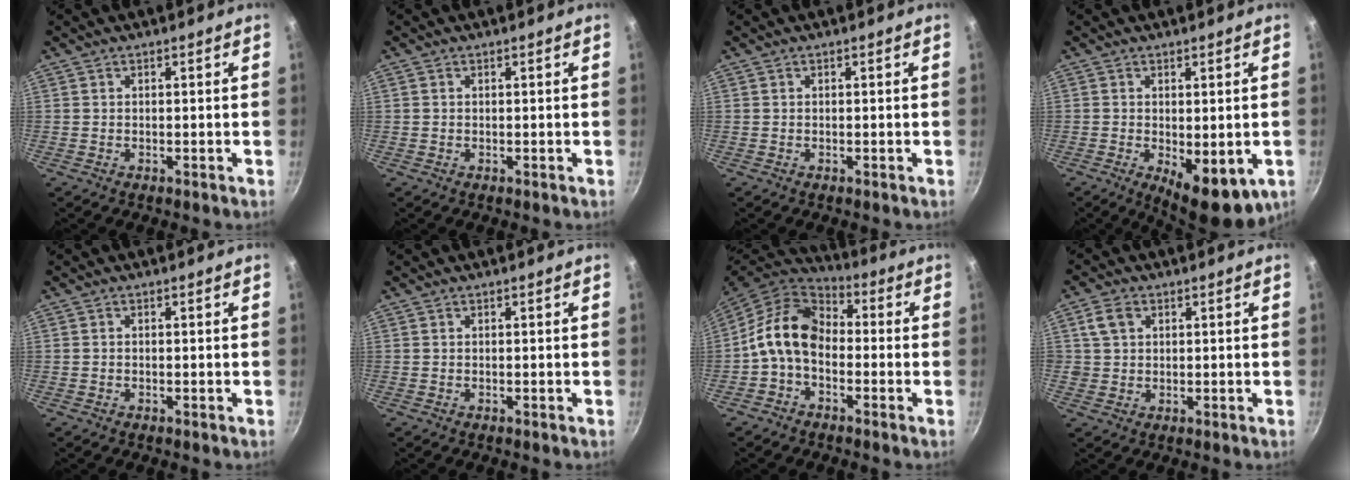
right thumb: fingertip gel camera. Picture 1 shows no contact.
{"total": 0.0}
{"total": 0.0}
{"total": 9.7, "force": [-2.2, 4.2, 8.5], "torque": [-0.100, -0.010, -0.017]}
{"total": 0.0}
{"total": 0.0}
{"total": 11.7, "force": [-1.3, 8.3, 8.2], "torque": [-0.129, 0.039, -0.045]}
{"total": 4.3, "force": [1.5, 3.4, 2.2], "torque": [-0.025, 0.002, 0.028]}